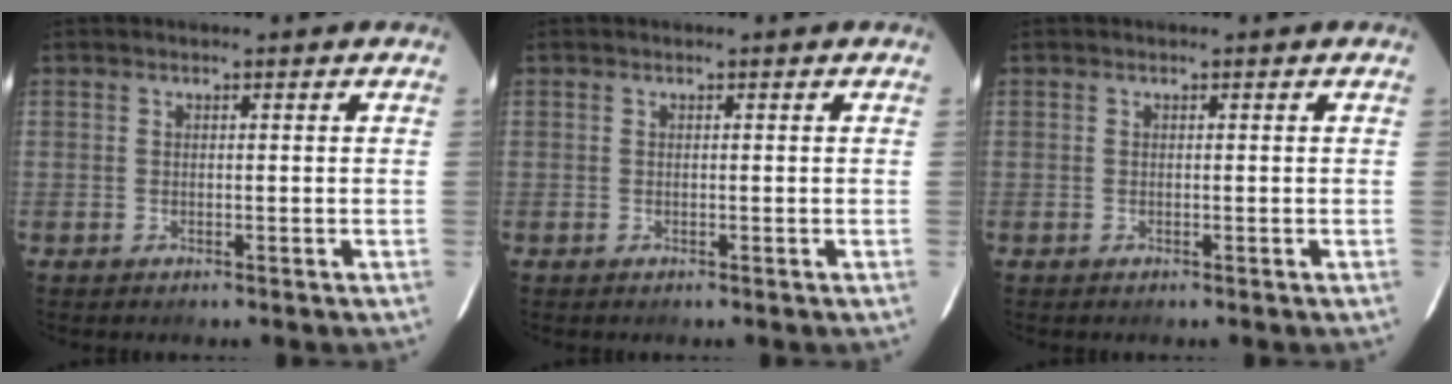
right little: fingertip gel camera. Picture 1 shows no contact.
{"total": 0.0}
{"total": 0.0}